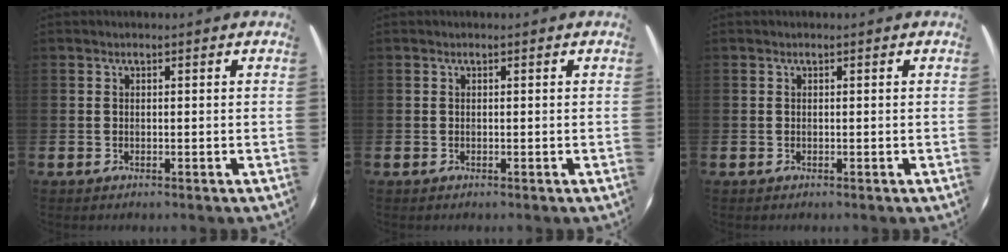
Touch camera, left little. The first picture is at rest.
{"total": 0.0}
{"total": 0.0}